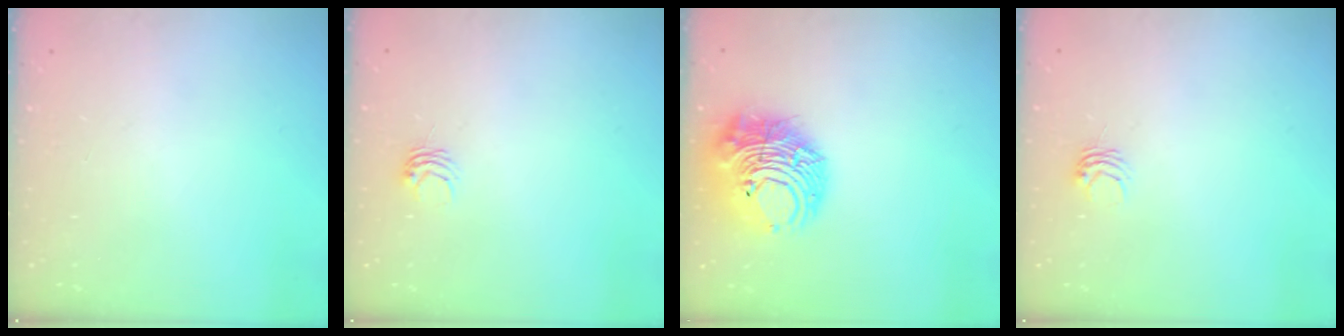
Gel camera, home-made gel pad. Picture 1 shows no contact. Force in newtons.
{"total": 3.2, "press": 3.2, "slide": 0.3}
{"total": 14.5, "press": 14.4, "slide": 1.9}
{"total": 3.2, "press": 3.2, "slide": 0.3}